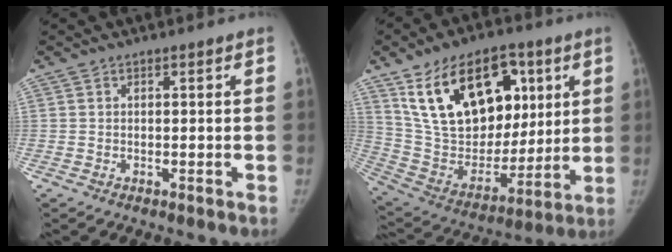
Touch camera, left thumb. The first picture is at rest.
{"total": 26.2, "force": [11.0, 16.1, 17.6], "torque": [-0.269, -0.014, 0.205]}